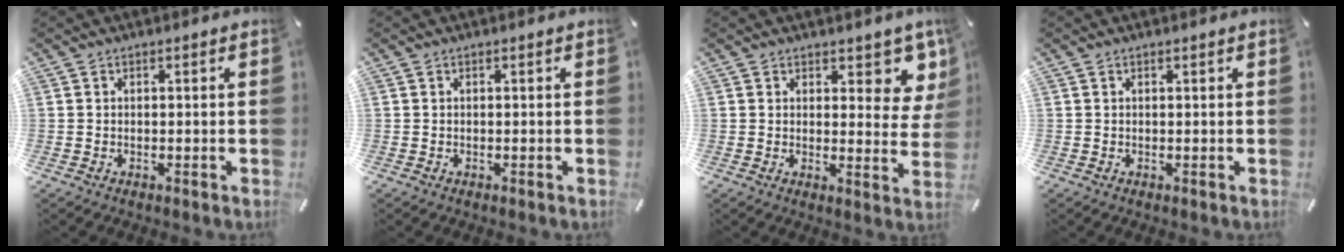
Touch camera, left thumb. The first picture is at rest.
{"total": 0.0}
{"total": 7.7, "force": [5.6, 4.0, 3.6], "torque": [-0.015, -0.048, 0.092]}
{"total": 0.0}